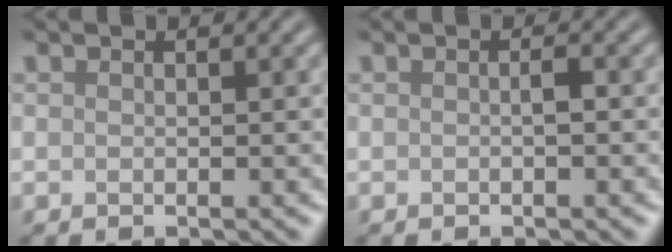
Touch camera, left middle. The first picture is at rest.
{"total": 0.7, "force": [-0.1, 0.1, 0.7], "torque": [-0.015, 0.003, -0.001]}